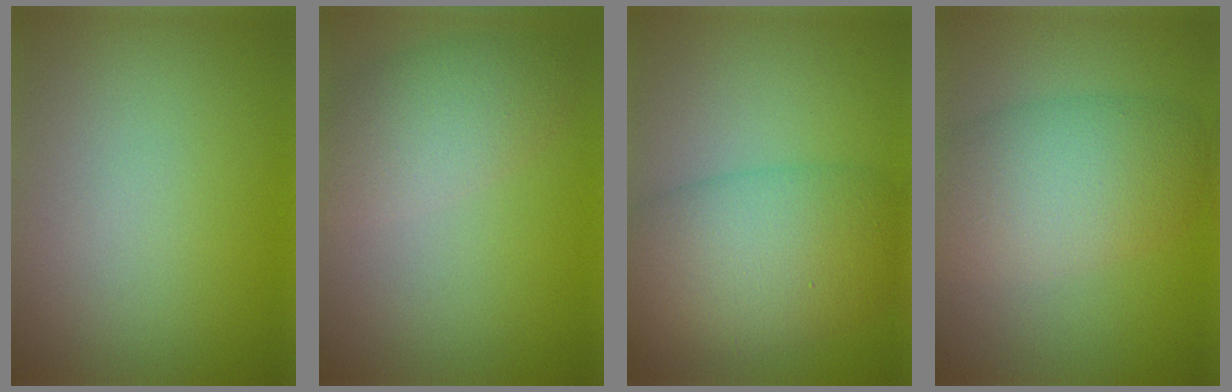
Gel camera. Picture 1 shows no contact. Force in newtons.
{"total": 4.7, "press": 4.7, "slide": 0.5}
{"total": 9.1, "press": 9.1, "slide": 0.3}
{"total": 7.2, "press": 7.2, "slide": 0.2}